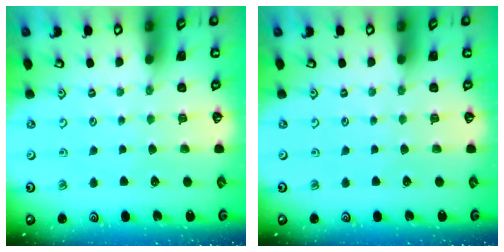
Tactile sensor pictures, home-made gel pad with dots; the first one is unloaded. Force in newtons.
{"total": 0.0}